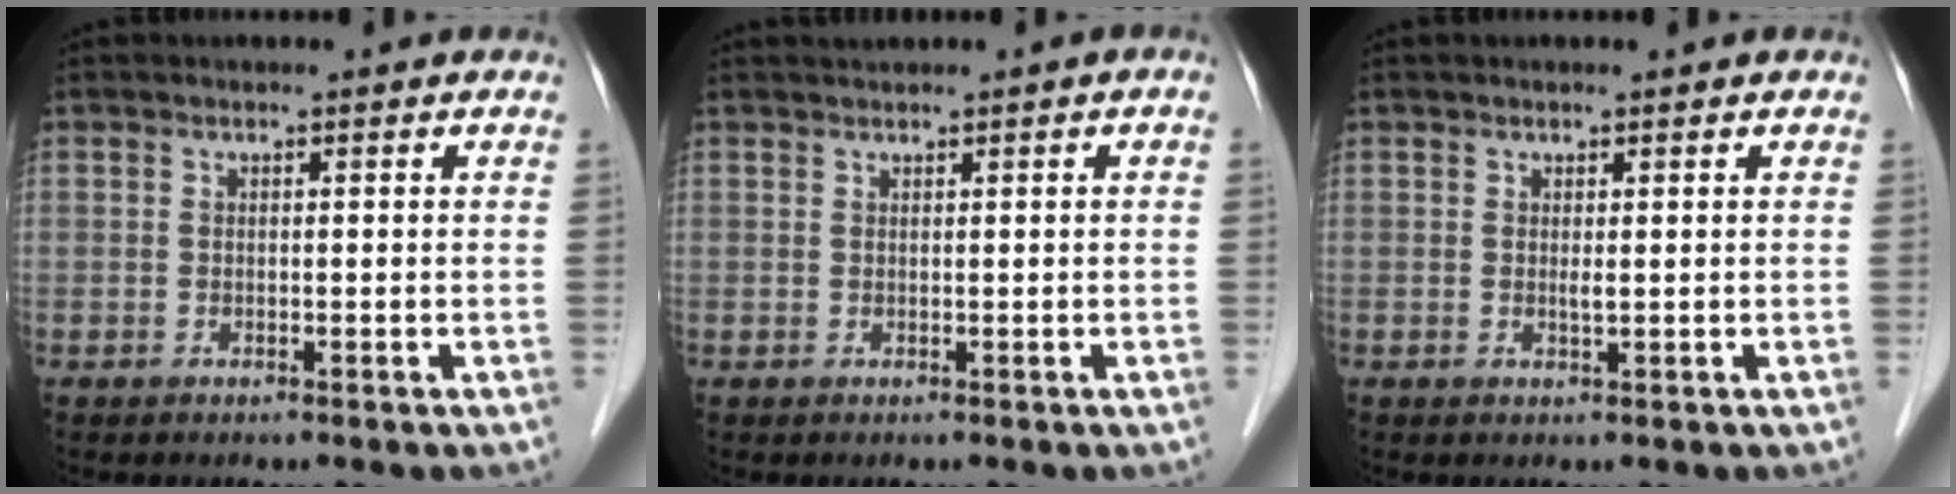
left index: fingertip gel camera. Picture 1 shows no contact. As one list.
[{"total": 1.0, "force": [0.6, 0.2, 0.7], "torque": [-0.014, 0.015, 0.013]}, {"total": 0.8, "force": [0.2, 0.0, 0.8], "torque": [-0.017, -0.002, 0.004]}]